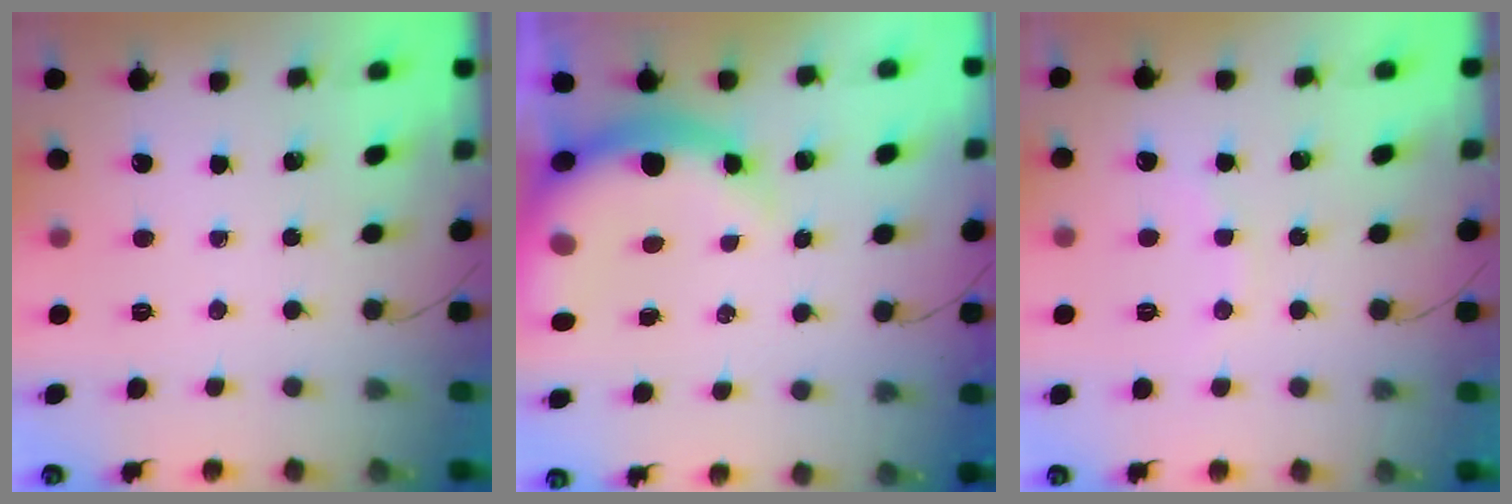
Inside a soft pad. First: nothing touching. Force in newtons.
{"total": 10.5, "press": 10.1, "slide": 2.7}
{"total": 4.9, "press": 4.8, "slide": 1.0}